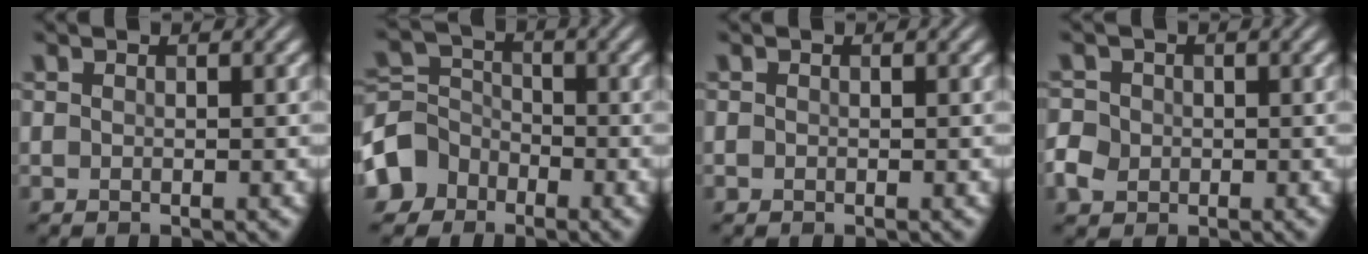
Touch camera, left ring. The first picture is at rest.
{"total": 4.6, "force": [-2.6, 3.7, 0.8], "torque": [-0.004, 0.014, -0.066]}
{"total": 0.0}
{"total": 2.6, "force": [-0.6, 2.4, 0.9], "torque": [-0.017, 0.002, -0.012]}